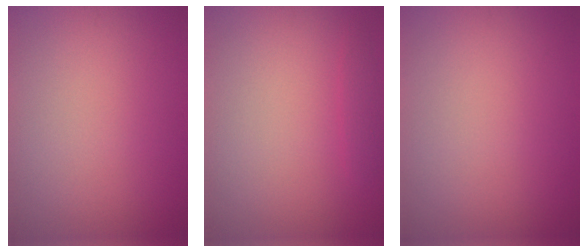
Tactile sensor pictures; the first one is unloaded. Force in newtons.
{"total": 1.0, "press": 1.0, "slide": 0.1}
{"total": 0.0}